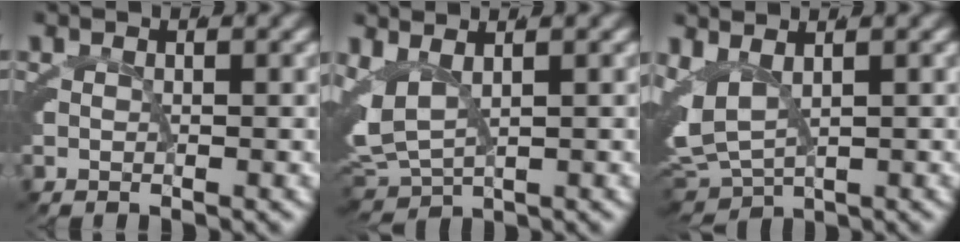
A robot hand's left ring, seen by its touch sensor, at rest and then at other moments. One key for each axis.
{"total": 7.3, "fx": 0.2, "fy": 6.2, "fz": 3.9, "tx": -0.118, "ty": -0.028, "tz": 0.010}
{"total": 8.4, "fx": -0.4, "fy": 7.1, "fz": 4.4, "tx": -0.131, "ty": -0.035, "tz": 0.001}